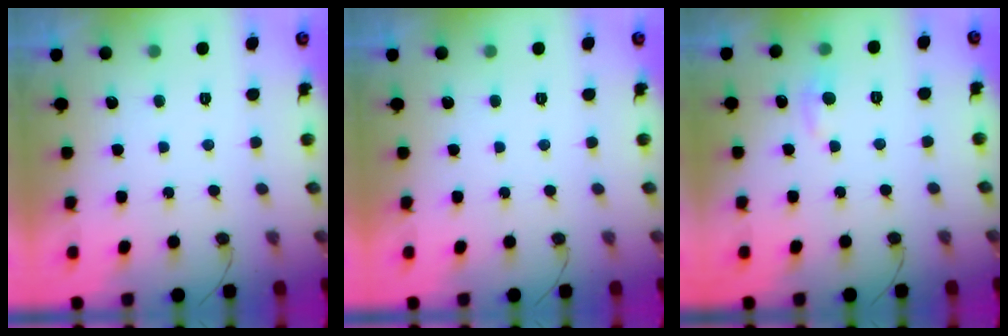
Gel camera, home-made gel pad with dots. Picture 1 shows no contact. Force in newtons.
{"total": 0.0}
{"total": 5.2, "press": 5.2, "slide": 0.6}